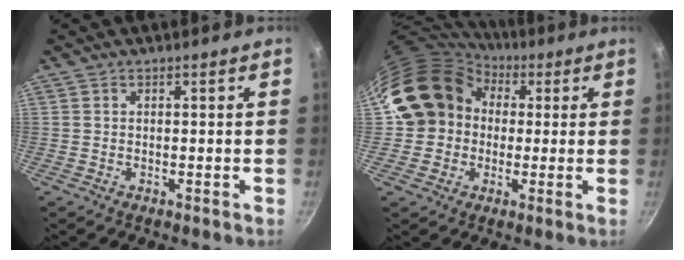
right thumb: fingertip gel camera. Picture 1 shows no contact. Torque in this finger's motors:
{"motor_torque": [-0.56, 1.28, -0.02, 0.22, 0.51]}